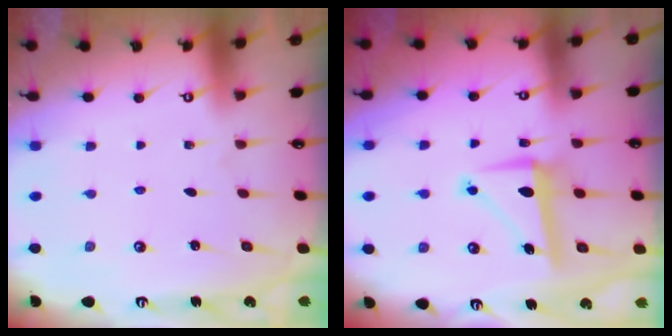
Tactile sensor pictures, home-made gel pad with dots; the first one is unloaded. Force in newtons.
{"total": 7.2, "press": 7.1, "slide": 1.4}